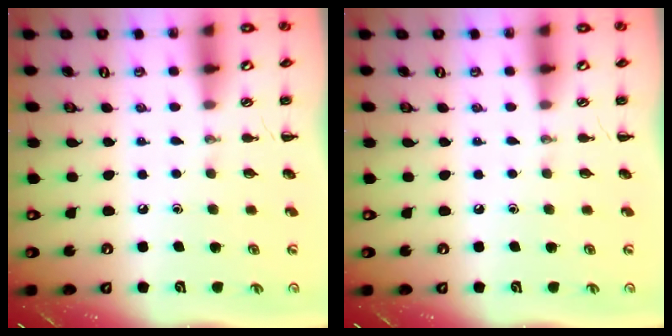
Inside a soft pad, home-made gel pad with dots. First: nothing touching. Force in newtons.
{"total": 0.0}